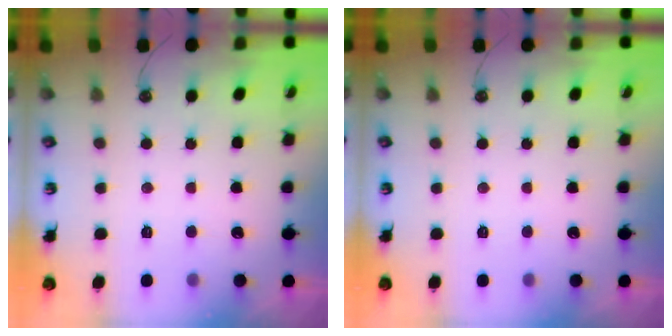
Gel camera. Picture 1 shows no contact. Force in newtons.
{"total": 0.0}